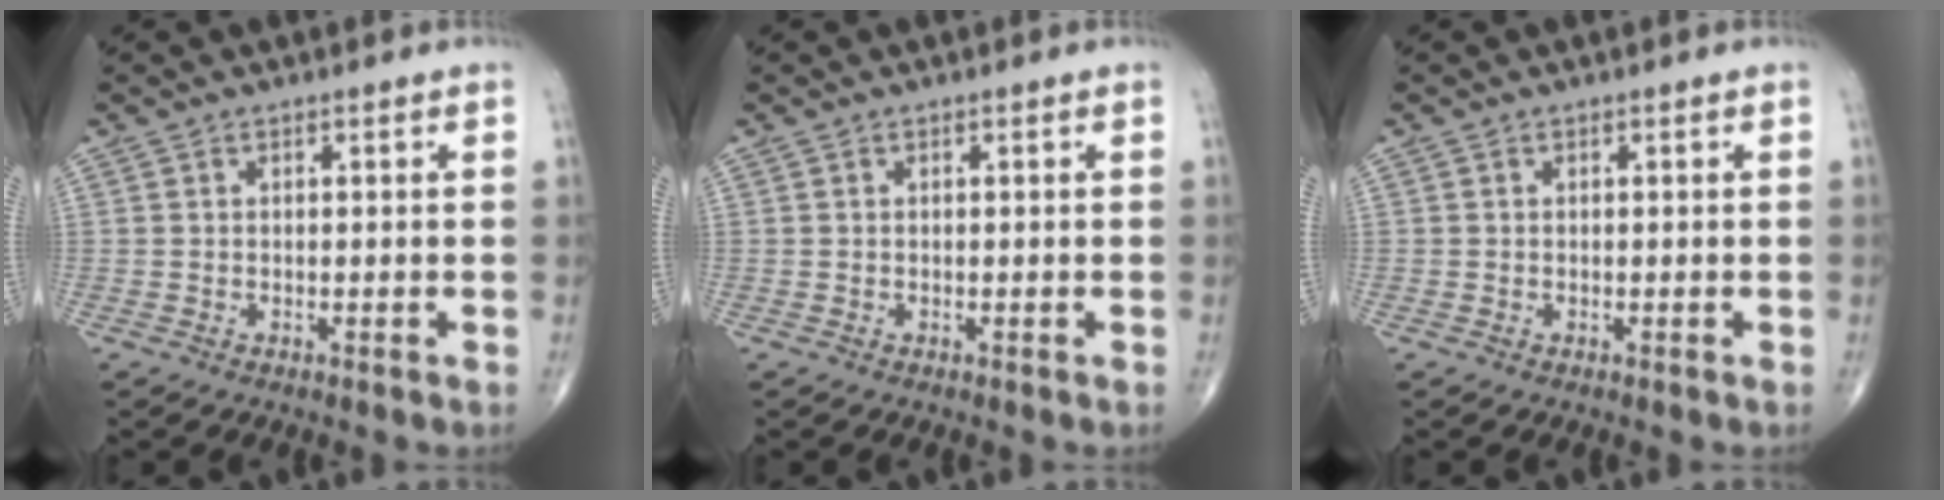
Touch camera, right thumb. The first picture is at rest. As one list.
[{"total": 0.0}, {"total": 0.0}]